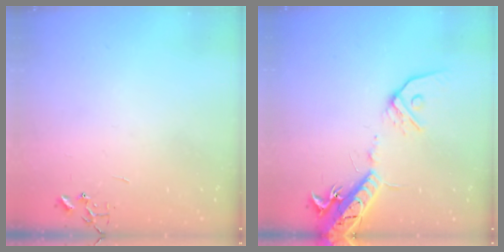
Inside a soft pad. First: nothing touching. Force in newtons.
{"total": 16.6, "press": 16.3, "slide": 3.5}